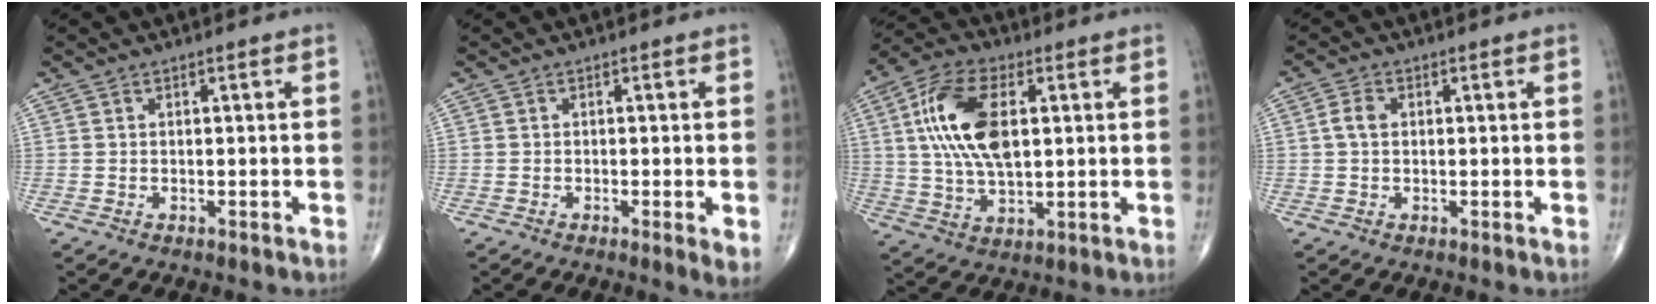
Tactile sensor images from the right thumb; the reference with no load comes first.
{"total": 2.7, "force": [-0.6, 0.4, 2.6], "torque": [-0.044, -0.010, -0.012]}
{"total": 15.3, "force": [3.0, 7.9, 12.9], "torque": [-0.249, 0.006, 0.054]}
{"total": 2.7, "force": [0.3, 1.9, 1.9], "torque": [-0.040, 0.005, 0.003]}